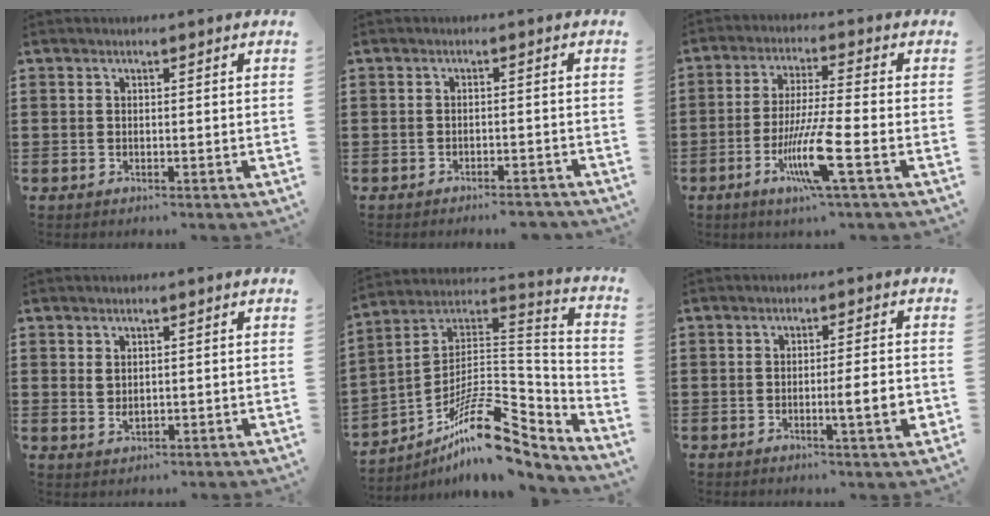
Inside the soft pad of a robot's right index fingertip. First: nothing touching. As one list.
[{"total": 2.1, "force": [-2.0, -0.1, 0.5], "torque": [-0.012, 0.000, -0.041]}, {"total": 9.5, "force": [-4.1, 0.3, 8.6], "torque": [-0.173, -0.014, -0.079]}, {"total": 1.4, "force": [0.6, 0.8, 1.0], "torque": [-0.023, 0.003, 0.010]}, {"total": 15.4, "force": [-10.1, 5.1, 10.4], "torque": [-0.161, 0.027, -0.180]}, {"total": 5.5, "force": [-1.3, 0.4, 5.3], "torque": [-0.079, -0.012, -0.021]}]